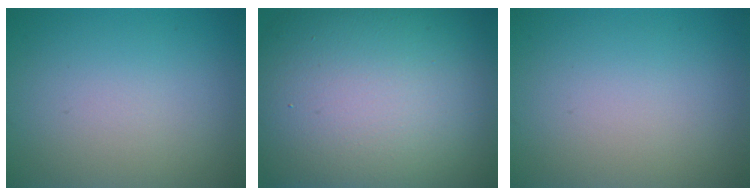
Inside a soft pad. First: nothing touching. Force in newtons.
{"total": 19.4, "press": 19.4, "slide": 0.6}
{"total": 0.0}